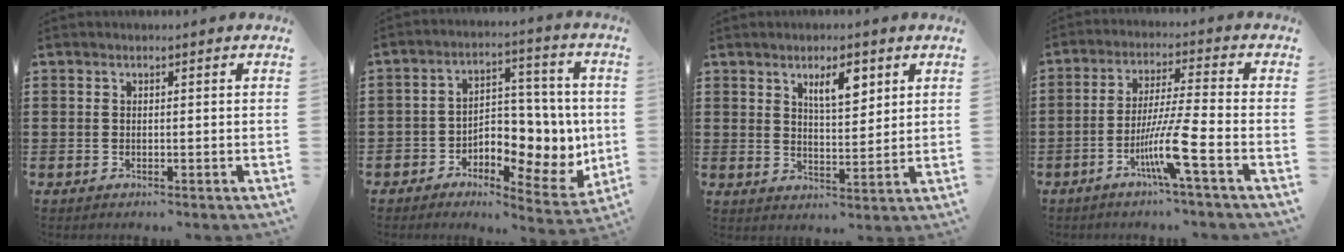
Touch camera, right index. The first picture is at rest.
{"total": 6.7, "force": [-1.0, 5.3, 3.9], "torque": [-0.060, -0.006, -0.018]}
{"total": 5.4, "force": [3.0, 2.0, 4.0], "torque": [-0.062, -0.001, 0.046]}
{"total": 9.1, "force": [-4.4, -0.3, 8.0], "torque": [-0.158, -0.015, -0.085]}